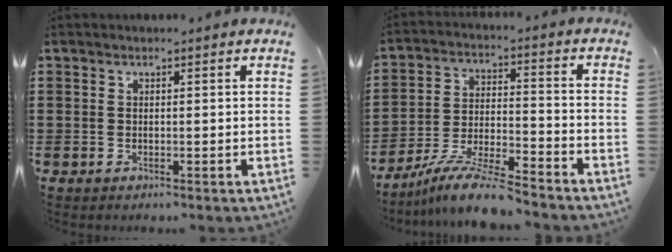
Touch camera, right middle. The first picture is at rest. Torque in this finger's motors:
{"motor_torque": [1.18, -0.96, 0.34, 0.16]}